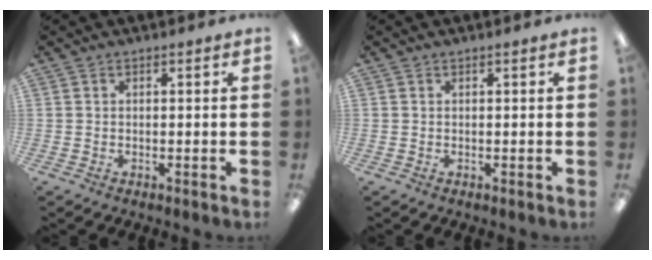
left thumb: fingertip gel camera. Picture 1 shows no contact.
{"total": 0.0}